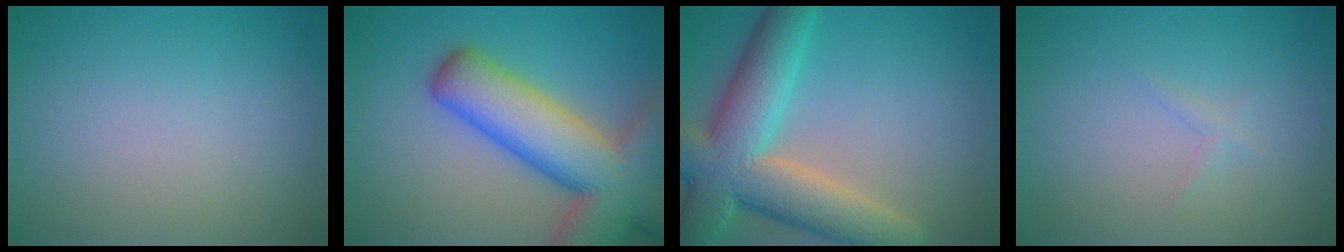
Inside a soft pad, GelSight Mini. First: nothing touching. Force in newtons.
{"total": 13.5, "press": 13.5, "slide": 0.8}
{"total": 10.8, "press": 10.8, "slide": 0.5}
{"total": 0.7, "press": 0.7, "slide": 0.0}